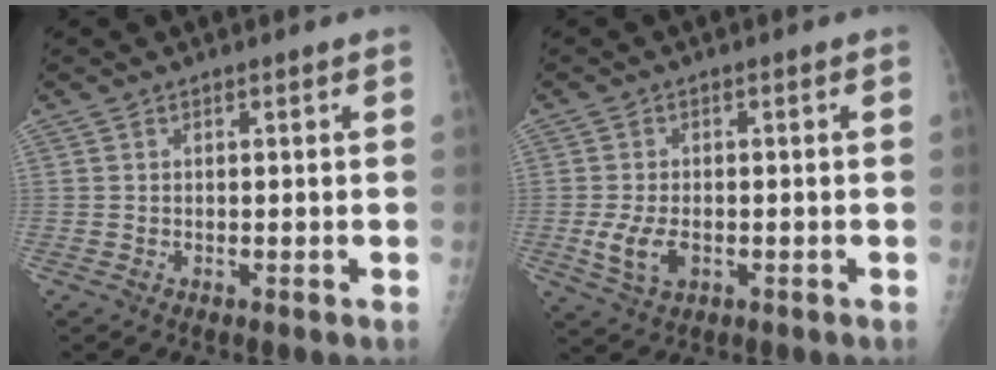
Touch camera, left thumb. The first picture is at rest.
{"total": 5.5, "force": [-1.6, 3.3, 4.1], "torque": [-0.085, 0.001, -0.024]}